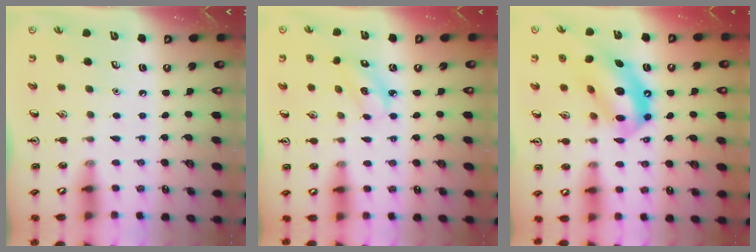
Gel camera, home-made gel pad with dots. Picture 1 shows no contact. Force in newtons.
{"total": 3.3, "press": 3.2, "slide": 0.5}
{"total": 13.4, "press": 13.0, "slide": 3.5}